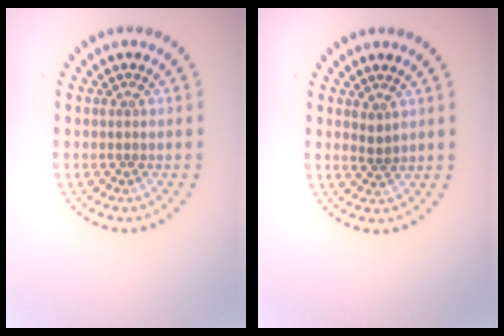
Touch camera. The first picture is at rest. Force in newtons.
{"total": 1.0, "press": 0.8, "slide": 0.5}